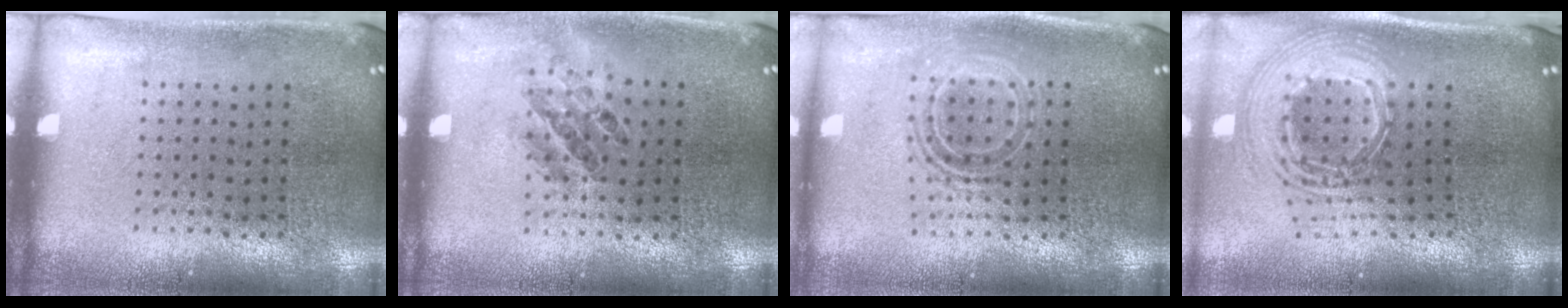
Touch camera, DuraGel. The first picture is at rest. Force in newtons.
{"total": 1.0, "press": 0.8, "slide": 0.5}
{"total": 1.6, "press": 1.3, "slide": 0.9}
{"total": 2.8, "press": 1.9, "slide": 2.0}